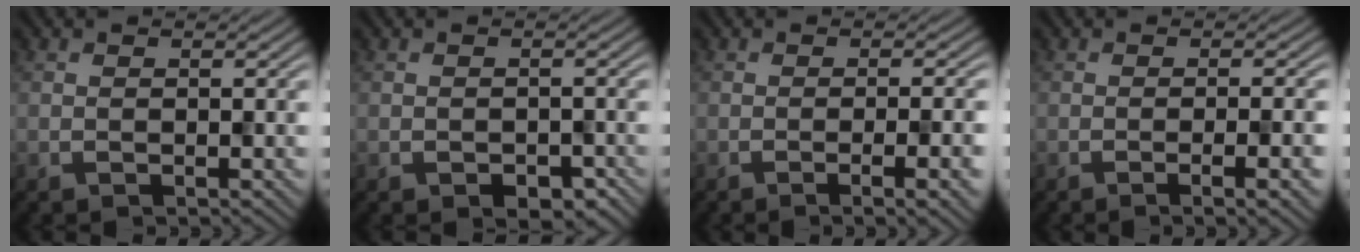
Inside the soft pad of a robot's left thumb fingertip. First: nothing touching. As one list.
[{"total": 2.2, "force": [-1.5, 1.4, 0.8], "torque": [-0.010, -0.003, -0.015]}, {"total": 5.6, "force": [-2.1, 1.3, 5.1], "torque": [-0.059, 0.005, -0.020]}, {"total": 5.0, "force": [-1.8, 1.1, 4.5], "torque": [-0.053, 0.005, -0.018]}]